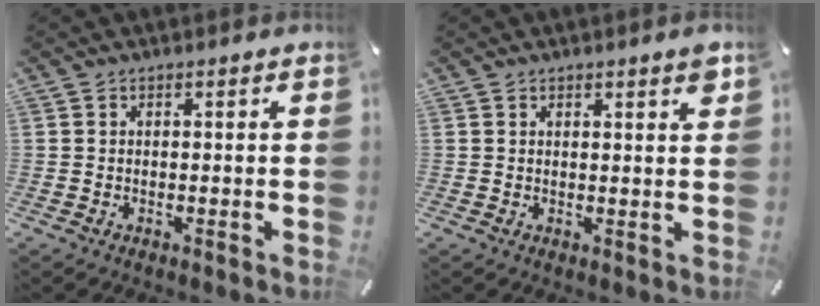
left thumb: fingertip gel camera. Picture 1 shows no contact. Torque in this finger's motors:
{"motor_torque": [0.43, 0.10, -0.07, 0.04, 0.01]}